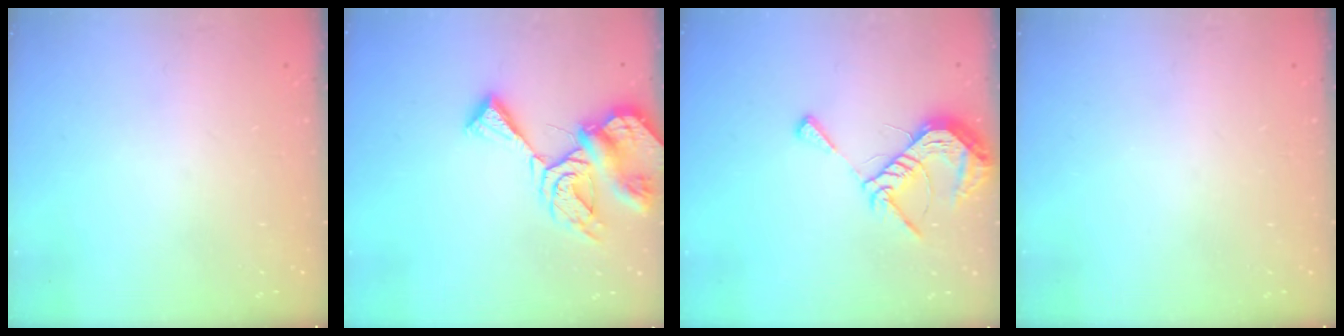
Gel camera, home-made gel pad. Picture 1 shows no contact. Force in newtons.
{"total": 12.5, "press": 12.4, "slide": 1.6}
{"total": 9.4, "press": 9.4, "slide": 0.3}
{"total": 0.0}